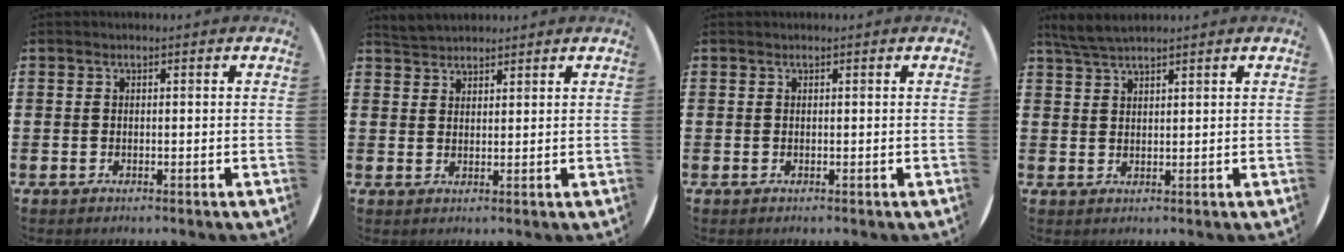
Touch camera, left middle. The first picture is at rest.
{"total": 3.1, "force": [3.1, 0.5, 0.0], "torque": [-0.006, -0.003, 0.060]}
{"total": 0.0}
{"total": 3.6, "force": [3.3, 0.3, 1.5], "torque": [-0.035, 0.001, 0.061]}